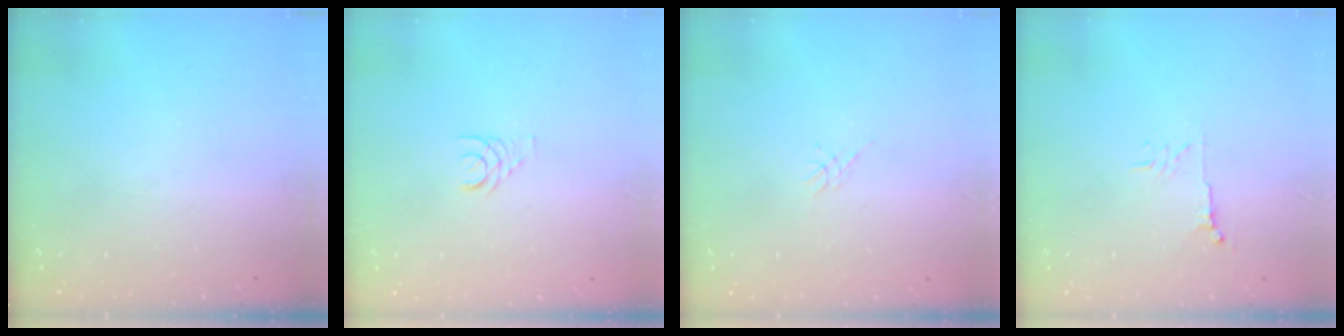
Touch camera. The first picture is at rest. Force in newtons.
{"total": 1.4, "press": 1.4, "slide": 0.2}
{"total": 1.1, "press": 1.1, "slide": 0.3}
{"total": 5.4, "press": 5.3, "slide": 0.7}